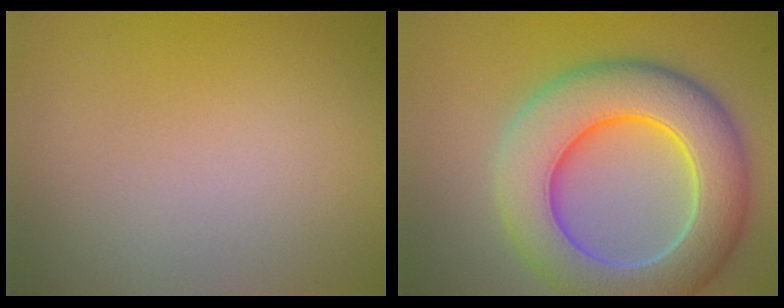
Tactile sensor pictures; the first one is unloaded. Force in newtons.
{"total": 10.1, "press": 10.1, "slide": 0.8}